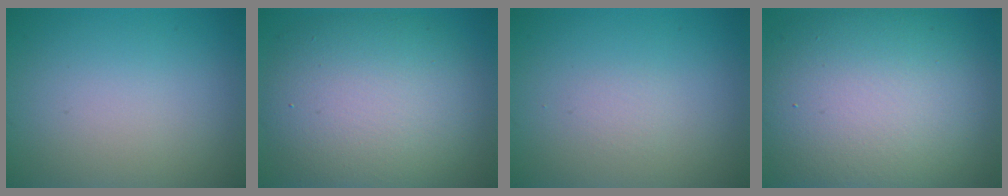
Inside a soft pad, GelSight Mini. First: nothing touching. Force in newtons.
{"total": 10.4, "press": 10.3, "slide": 0.7}
{"total": 0.0}
{"total": 14.4, "press": 14.4, "slide": 0.7}